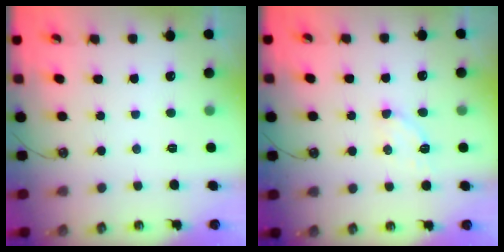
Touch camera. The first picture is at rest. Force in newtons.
{"total": 6.1, "press": 6.0, "slide": 0.8}